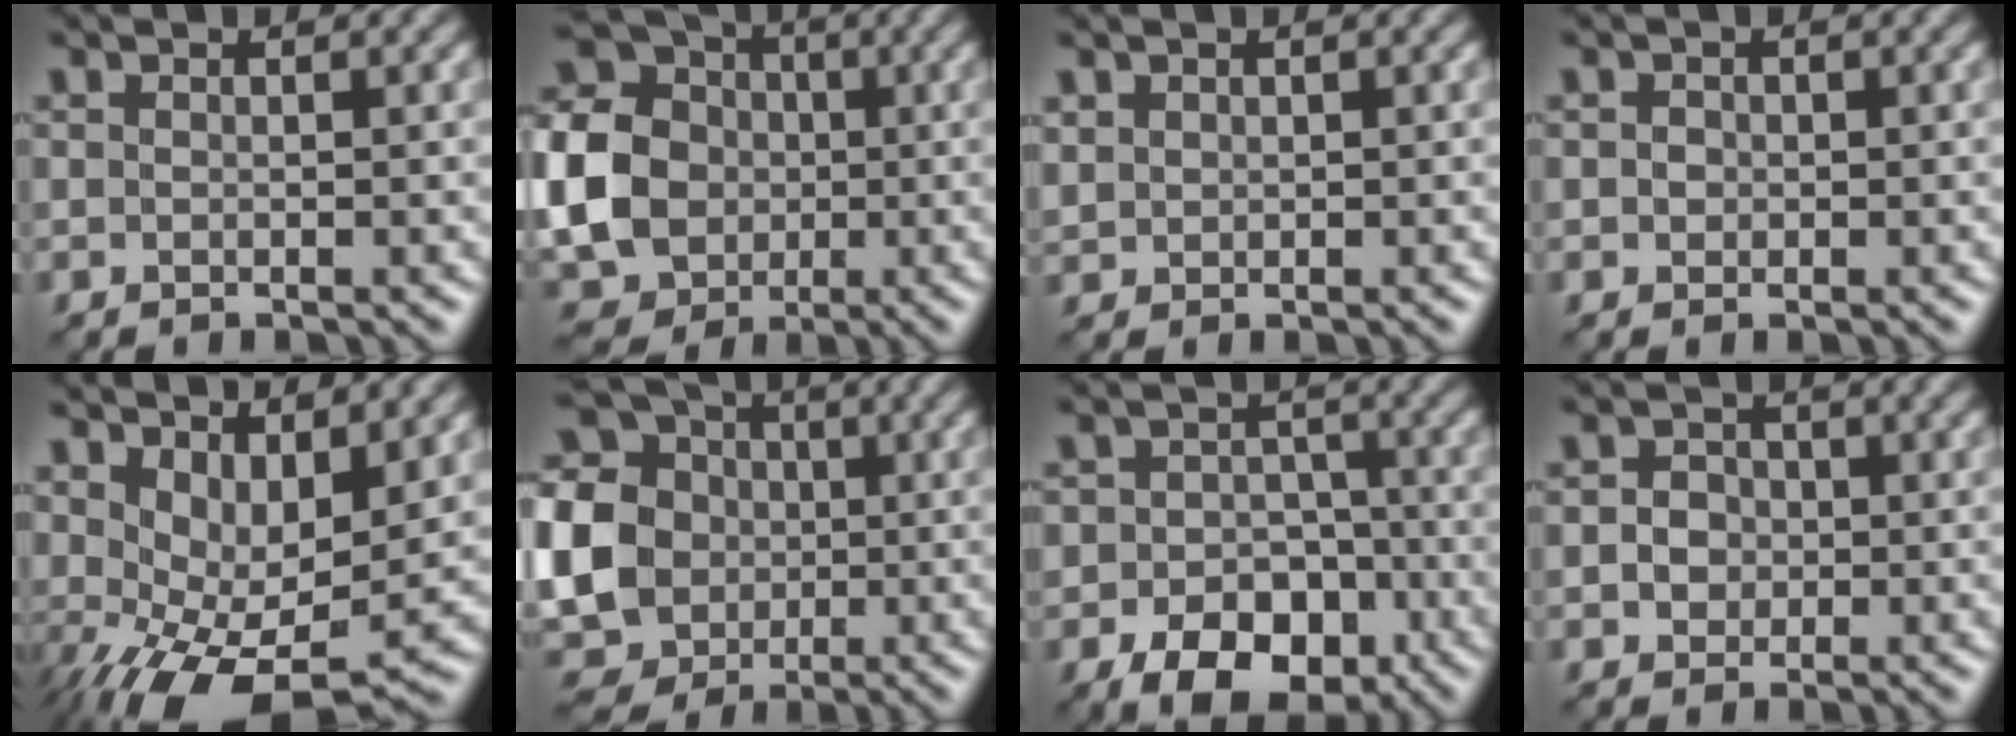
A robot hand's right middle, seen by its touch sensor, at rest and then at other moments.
{"total": 11.7, "force": [-1.1, 10.1, 5.9], "torque": [-0.161, -0.006, -0.038]}
{"total": 1.0, "force": [0.5, 0.8, 0.1], "torque": [-0.006, -0.001, 0.016]}
{"total": 1.1, "force": [0.2, 1.0, 0.5], "torque": [-0.007, 0.007, -0.004]}
{"total": 9.4, "force": [-0.2, 4.8, 8.0], "torque": [-0.142, -0.023, 0.011]}
{"total": 19.7, "force": [-0.8, 18.3, 7.4], "torque": [-0.217, 0.020, -0.057]}
{"total": 9.0, "force": [-4.8, 5.9, 4.8], "torque": [-0.062, -0.007, -0.081]}
{"total": 2.7, "force": [0.0, 2.4, 1.3], "torque": [-0.007, 0.012, -0.013]}